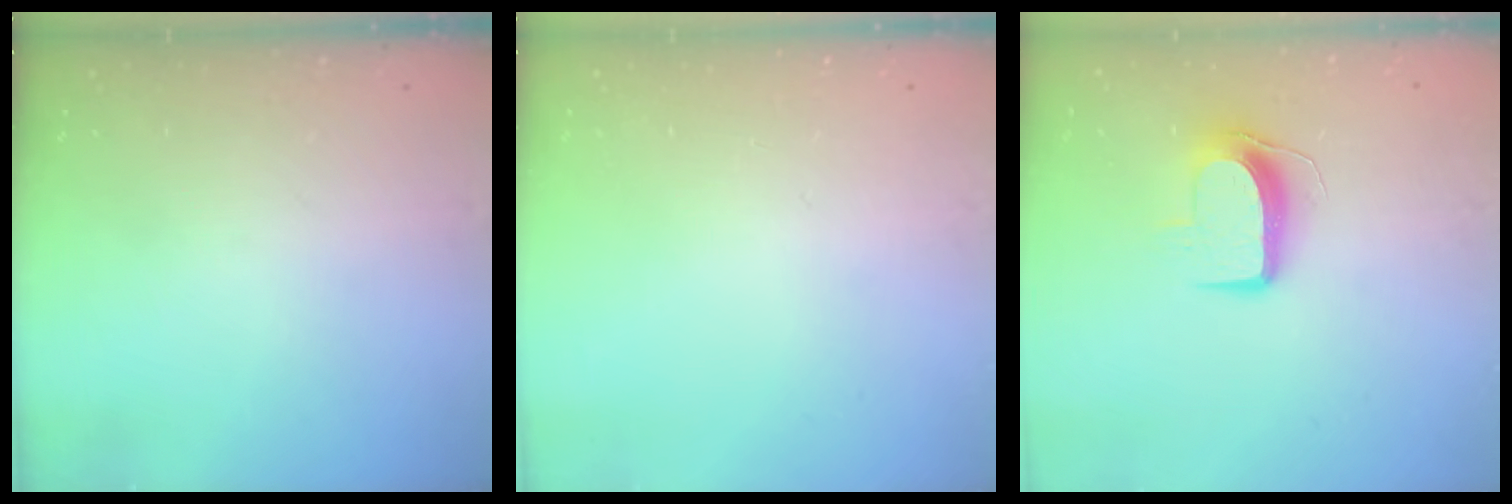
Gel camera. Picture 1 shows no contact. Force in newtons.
{"total": 0.0}
{"total": 9.5, "press": 9.5, "slide": 0.3}